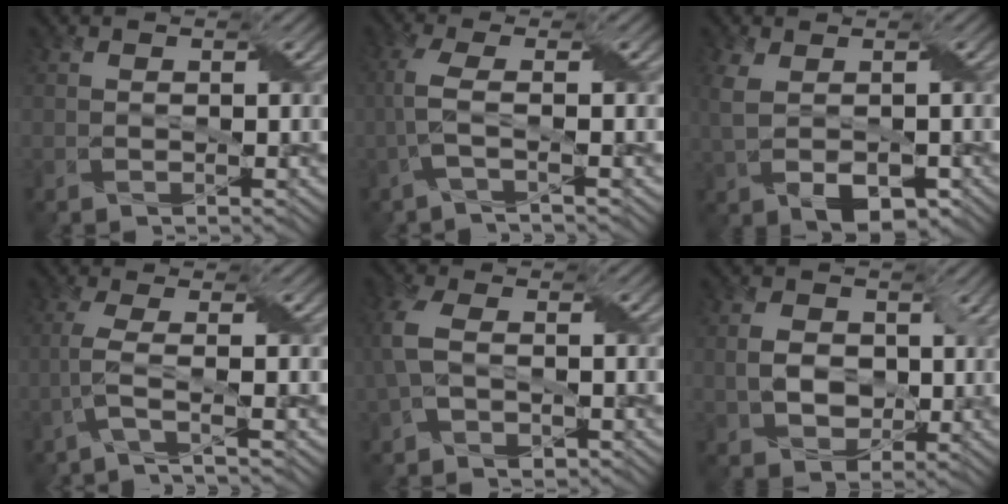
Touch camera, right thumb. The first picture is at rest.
{"total": 3.4, "force": [-0.8, 0.5, 3.2], "torque": [-0.073, 0.004, -0.032]}
{"total": 6.4, "force": [-0.3, 4.1, 4.9], "torque": [-0.116, -0.021, 0.005]}
{"total": 3.2, "force": [-1.2, 0.3, 2.9], "torque": [-0.060, 0.005, -0.045]}
{"total": 6.4, "force": [-0.3, 4.2, 4.8], "torque": [-0.130, -0.001, -0.003]}
{"total": 5.9, "force": [0.4, 4.6, 3.6], "torque": [-0.079, -0.004, 0.009]}